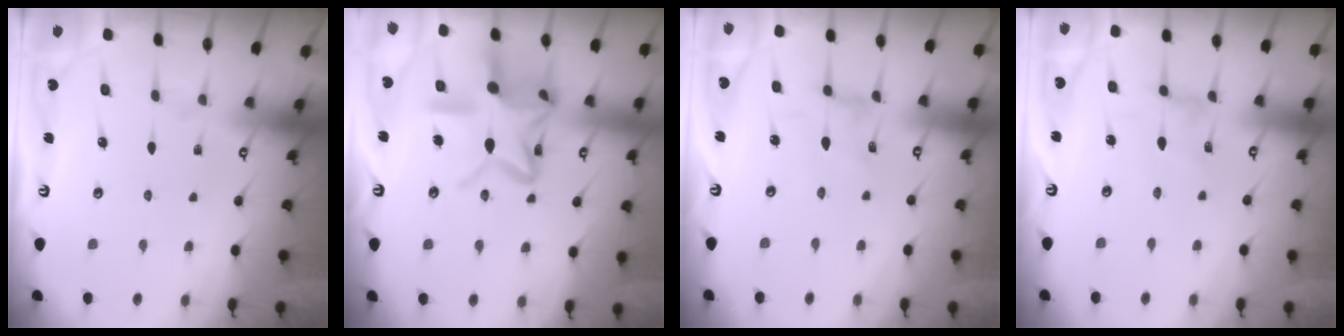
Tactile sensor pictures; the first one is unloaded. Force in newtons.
{"total": 19.9, "press": 19.8, "slide": 1.6}
{"total": 1.4, "press": 1.3, "slide": 0.3}
{"total": 1.2, "press": 1.1, "slide": 0.4}